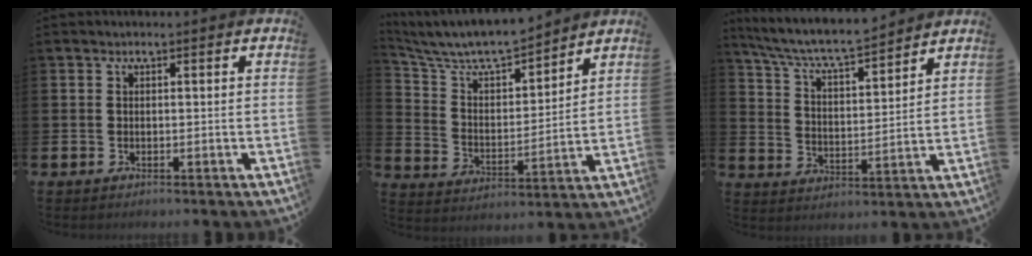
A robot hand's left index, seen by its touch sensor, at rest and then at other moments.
{"total": 8.2, "force": [7.8, 1.4, 2.2], "torque": [-0.084, -0.056, 0.136]}
{"total": 7.1, "force": [6.7, 0.7, 2.2], "torque": [-0.076, -0.046, 0.116]}